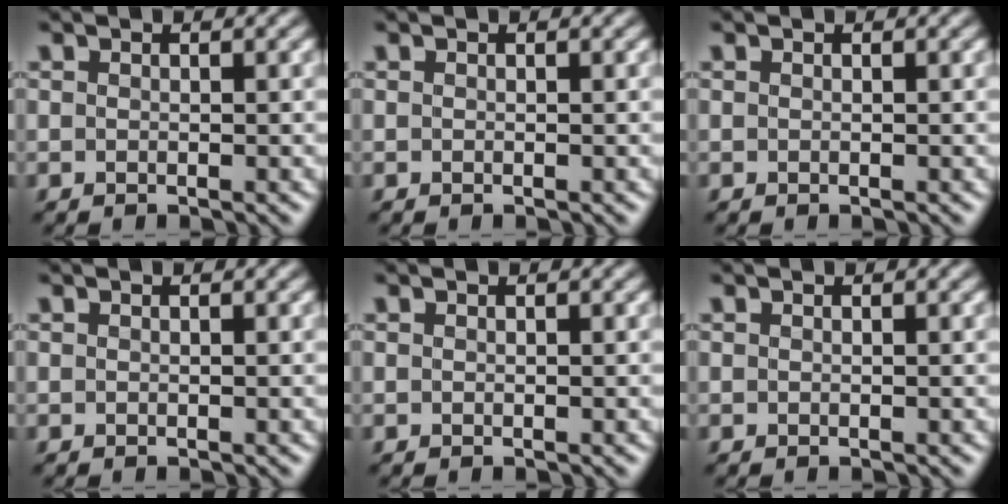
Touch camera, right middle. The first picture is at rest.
{"total": 0.0}
{"total": 0.0}
{"total": 0.0}
{"total": 0.0}
{"total": 0.0}